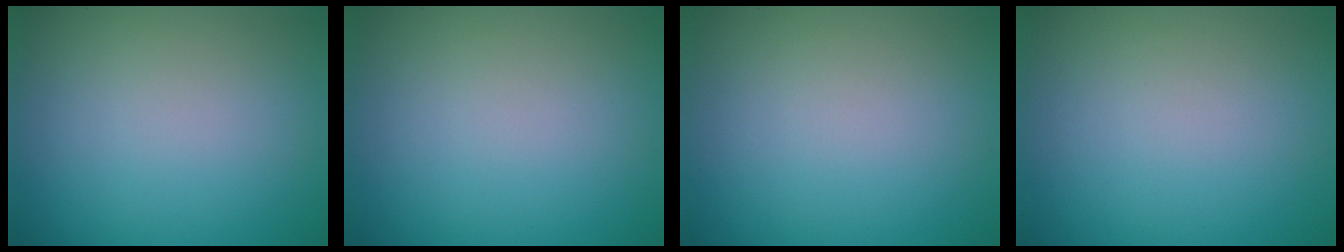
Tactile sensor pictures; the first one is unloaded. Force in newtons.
{"total": 0.0}
{"total": 0.0}
{"total": 0.0}